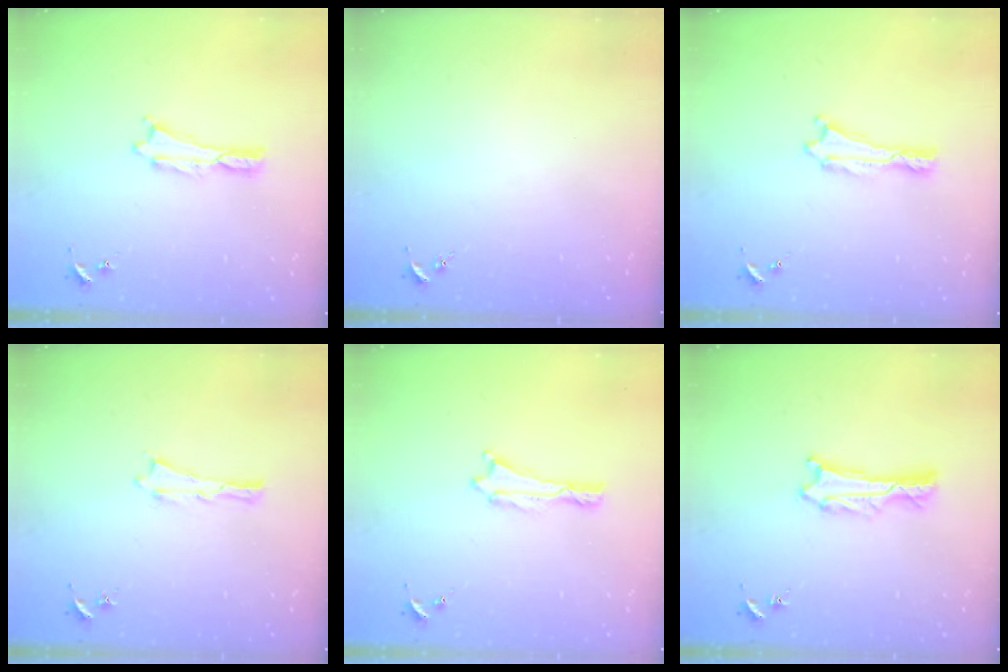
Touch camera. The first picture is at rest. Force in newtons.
{"total": 0.0}
{"total": 0.0}
{"total": 0.0}
{"total": 0.0}
{"total": 1.2, "press": 1.2, "slide": 0.1}